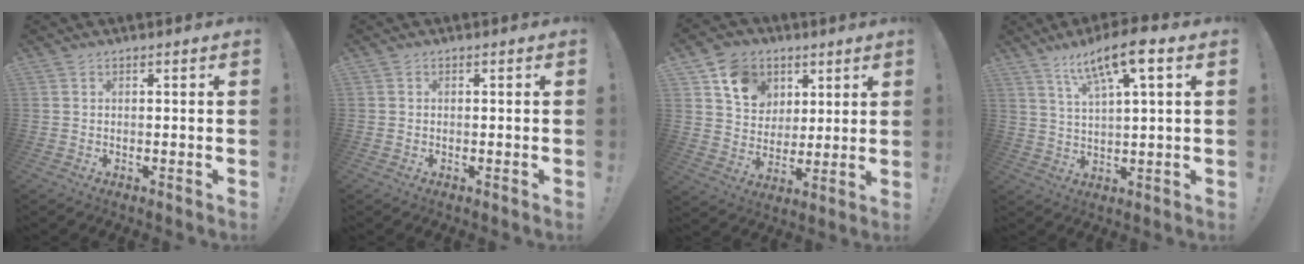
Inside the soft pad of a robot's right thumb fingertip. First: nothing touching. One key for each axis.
{"total": 0.5, "fx": 0.1, "fy": 0.5, "fz": -0.1, "tx": 0.003, "ty": 0.003, "tz": 0.002}
{"total": 12.8, "fx": 6.3, "fy": 10.3, "fz": 4.2, "tx": -0.067, "ty": -0.027, "tz": 0.127}
{"total": 10.8, "fx": 6.2, "fy": 2.2, "fz": 8.6, "tx": -0.145, "ty": -0.026, "tz": 0.101}